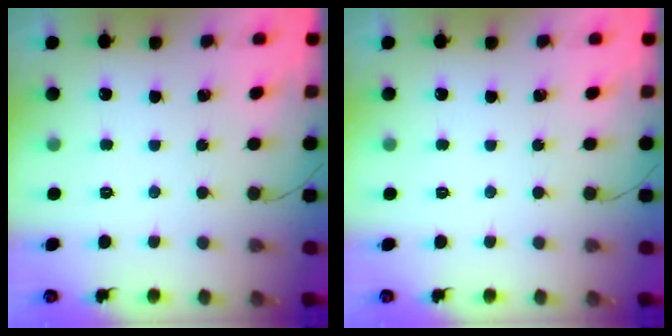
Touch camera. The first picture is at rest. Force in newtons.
{"total": 0.0}